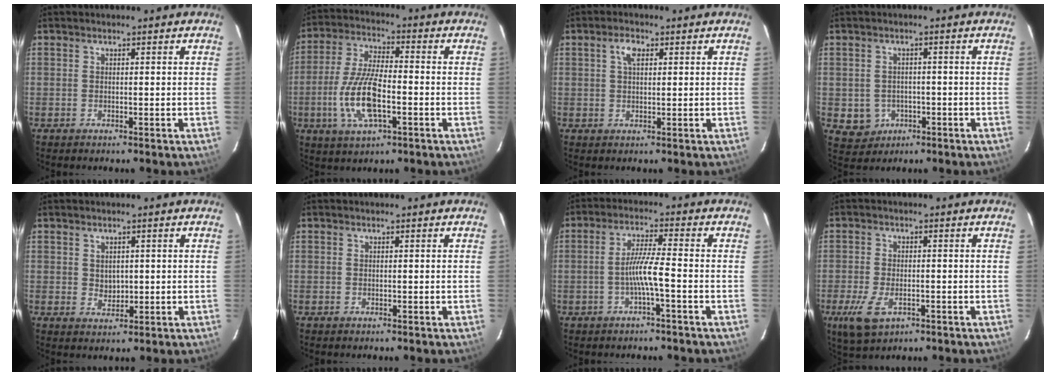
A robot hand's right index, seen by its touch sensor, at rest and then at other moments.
{"total": 12.4, "force": [-3.5, 4.3, 11.1], "torque": [-0.235, -0.005, -0.066]}
{"total": 3.0, "force": [1.1, 1.5, 2.3], "torque": [-0.043, 0.009, 0.021]}
{"total": 5.1, "force": [-1.5, 4.8, 1.1], "torque": [-0.037, 0.008, -0.006]}
{"total": 2.5, "force": [0.5, 2.1, 1.3], "torque": [-0.017, 0.001, 0.013]}
{"total": 0.0}
{"total": 5.2, "force": [-2.0, -0.5, 4.7], "torque": [-0.097, 0.005, -0.036]}
{"total": 7.4, "force": [-3.3, 3.9, 5.3], "torque": [-0.127, -0.016, -0.056]}